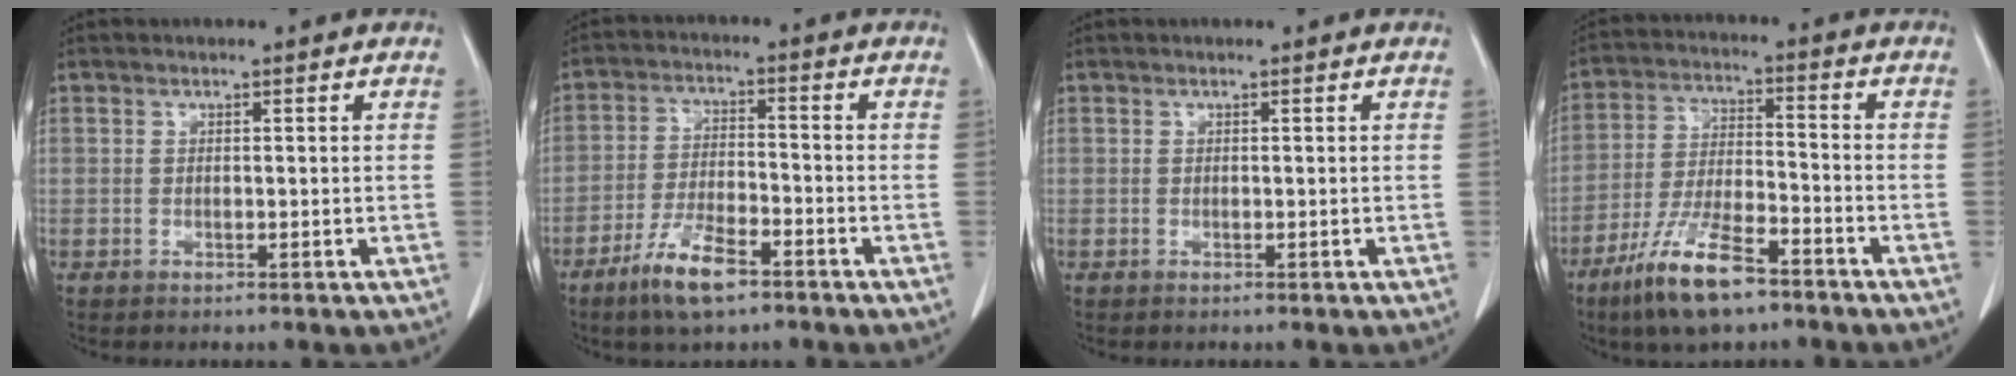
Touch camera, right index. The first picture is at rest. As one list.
[{"total": 8.0, "force": [-5.3, 2.0, 5.7], "torque": [-0.114, -0.007, -0.097]}, {"total": 0.0}, {"total": 12.2, "force": [-8.1, 2.8, 8.7], "torque": [-0.176, -0.017, -0.149]}]